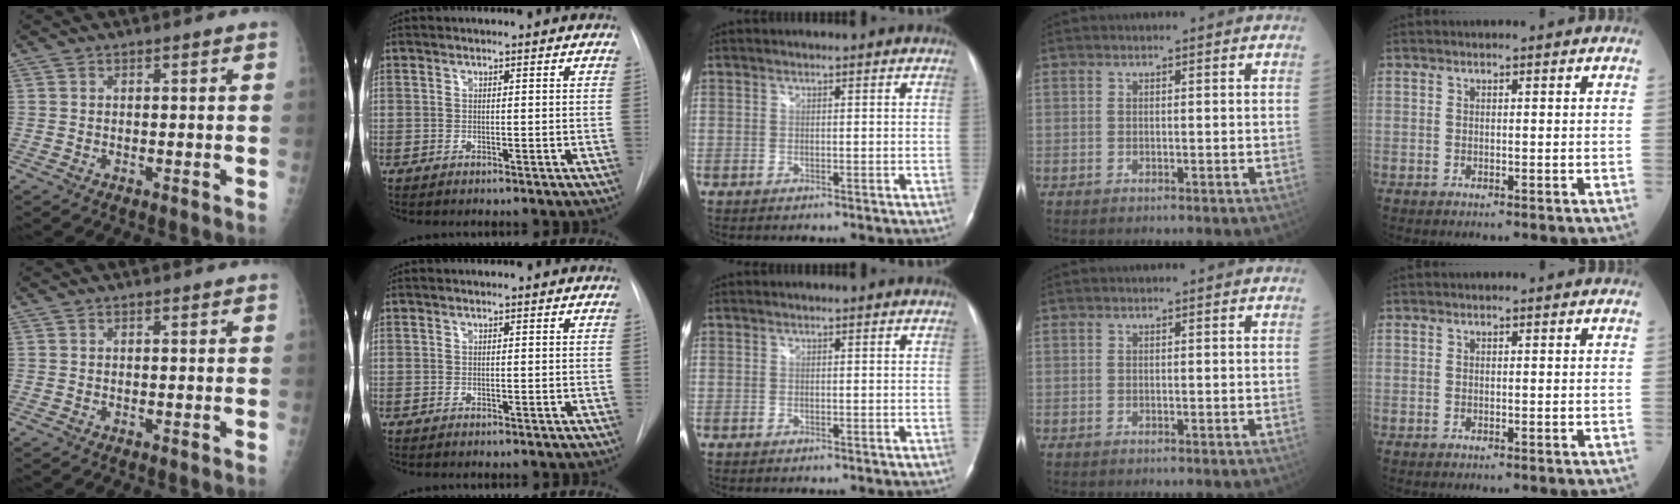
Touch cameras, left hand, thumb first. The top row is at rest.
{}